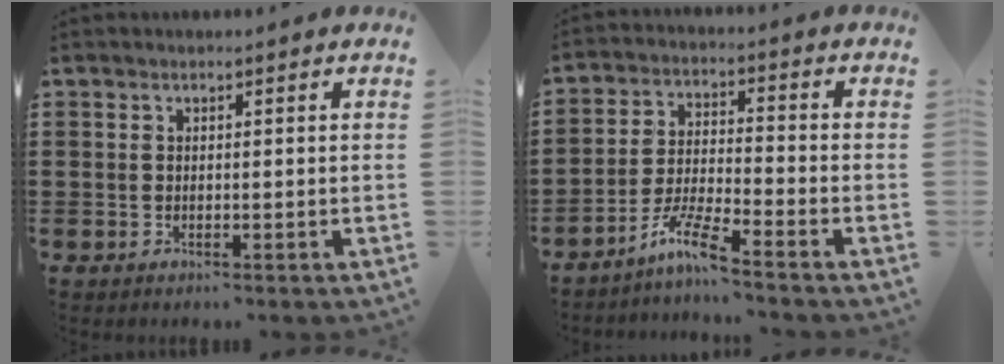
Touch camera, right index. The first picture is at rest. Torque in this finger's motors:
{"motor_torque": [1.17, 0.97, 0.01, 0.00]}